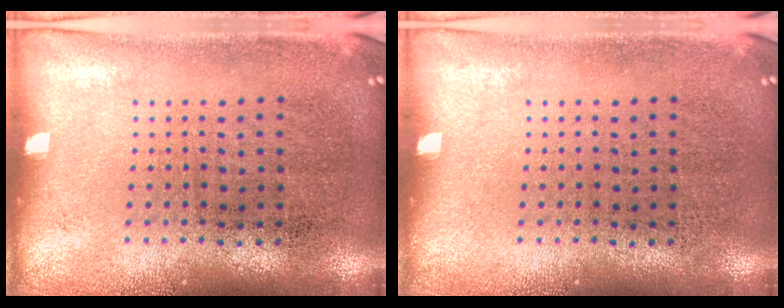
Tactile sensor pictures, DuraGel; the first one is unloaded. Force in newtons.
{"total": 0.0}